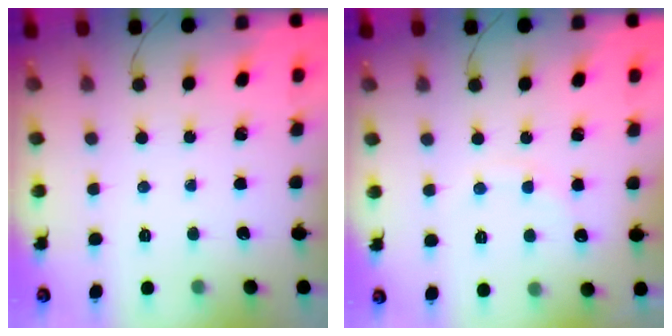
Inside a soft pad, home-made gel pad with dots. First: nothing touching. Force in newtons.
{"total": 6.3, "press": 6.1, "slide": 1.5}